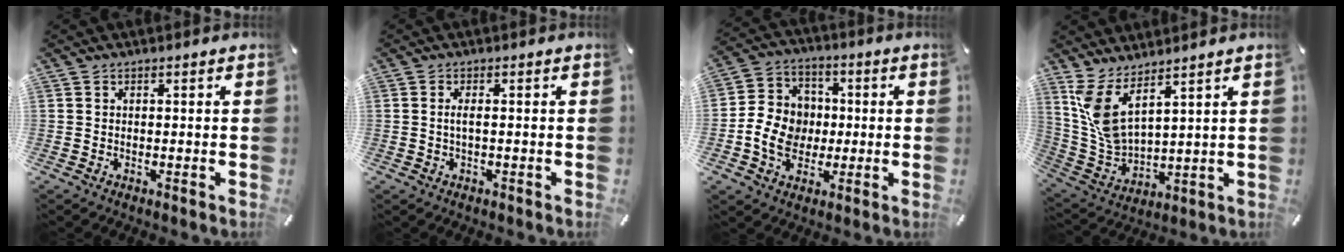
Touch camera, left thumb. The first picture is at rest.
{"total": 2.2, "force": [-0.1, 0.8, 2.1], "torque": [-0.046, -0.002, -0.005]}
{"total": 10.2, "force": [-1.5, 9.1, 4.3], "torque": [-0.092, 0.021, -0.023]}
{"total": 8.6, "force": [5.5, 3.3, 5.6], "torque": [-0.144, -0.044, 0.099]}